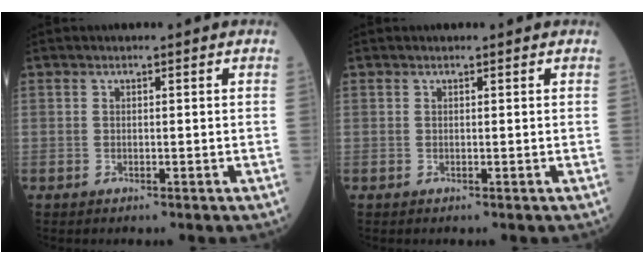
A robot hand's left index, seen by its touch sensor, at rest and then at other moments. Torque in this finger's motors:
{"motor_torque": [-0.07, 0.00, 0.01, -0.01]}